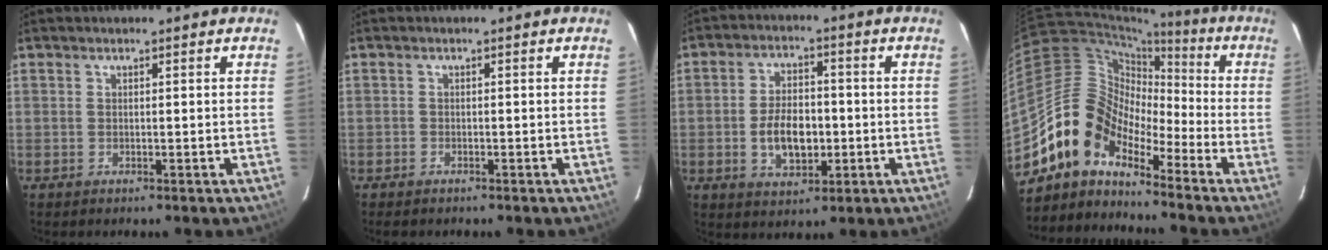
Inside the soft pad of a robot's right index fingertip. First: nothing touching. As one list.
[{"total": 1.1, "force": [-0.8, 0.7, 0.1], "torque": [-0.006, 0.002, -0.014]}, {"total": 8.9, "force": [-1.7, 5.2, 7.1], "torque": [-0.135, 0.007, -0.022]}, {"total": 11.1, "force": [-8.6, 5.8, 3.9], "torque": [-0.067, 0.038, -0.185]}]